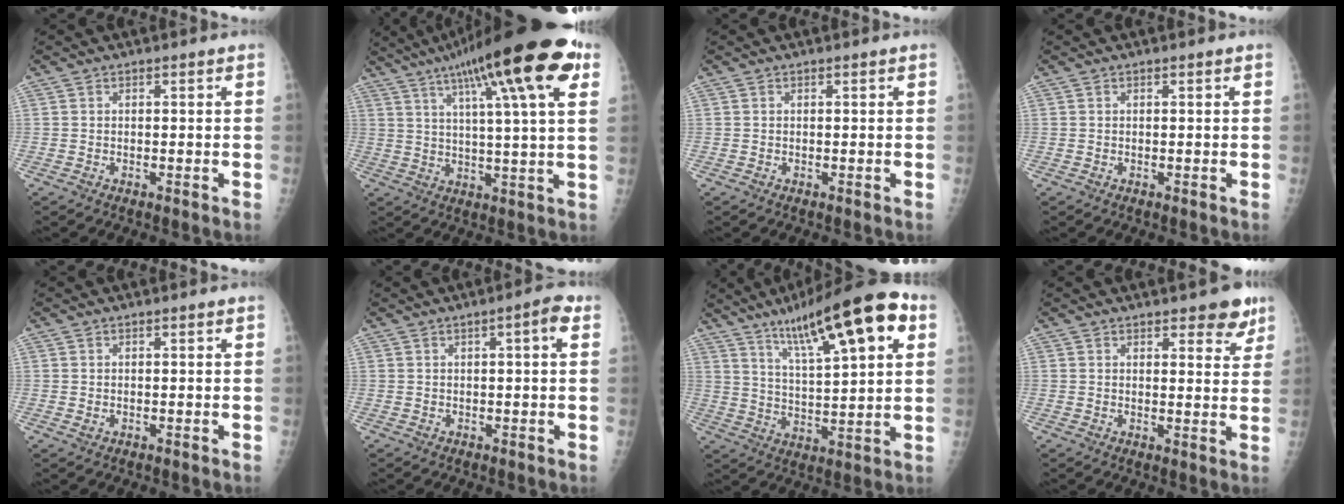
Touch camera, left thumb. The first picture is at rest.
{"total": 22.7, "force": [11.0, 3.9, 19.4], "torque": [-0.295, -0.001, 0.163]}
{"total": 0.0}
{"total": 0.0}
{"total": 0.8, "force": [0.2, 0.5, 0.6], "torque": [-0.009, -0.002, 0.008]}
{"total": 3.5, "force": [1.1, 0.6, 3.3], "torque": [-0.048, 0.007, 0.014]}
{"total": 20.9, "force": [10.2, 5.2, 17.5], "torque": [-0.247, -0.011, 0.161]}
{"total": 5.7, "force": [4.0, 2.2, 3.4], "torque": [-0.014, -0.021, 0.048]}